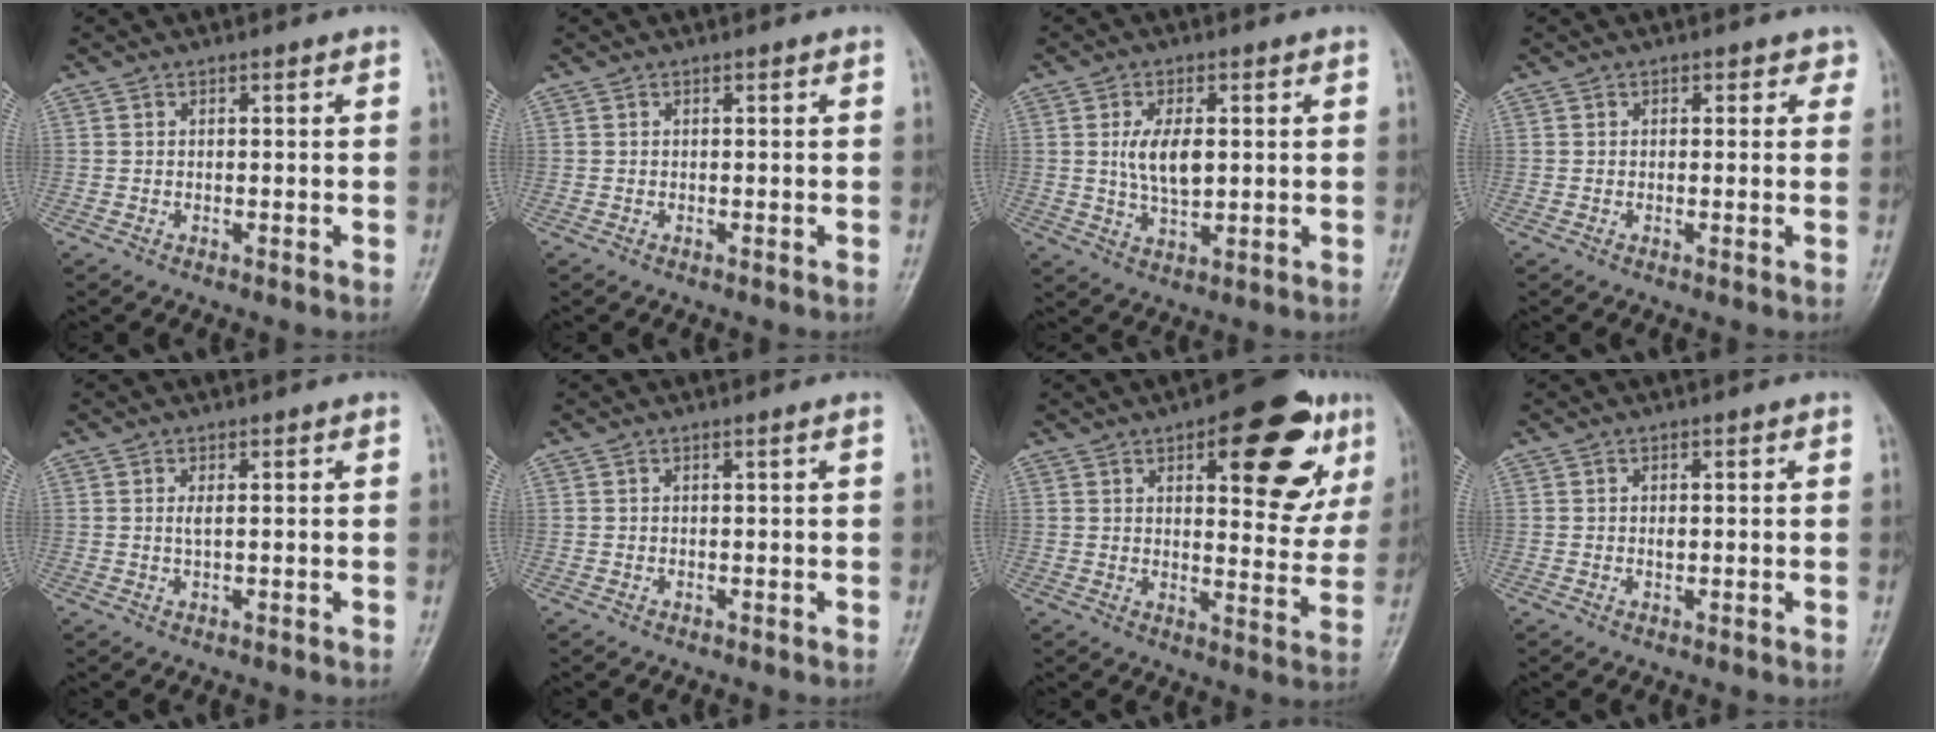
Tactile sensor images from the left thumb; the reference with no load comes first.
{"total": 0.0}
{"total": 7.3, "force": [1.0, 3.8, 6.2], "torque": [-0.108, -0.009, 0.020]}
{"total": 2.0, "force": [0.9, 1.5, 0.8], "torque": [0.019, 0.000, 0.003]}
{"total": 1.2, "force": [0.3, 0.4, 1.1], "torque": [-0.024, -0.002, 0.006]}
{"total": 0.0}
{"total": 19.1, "force": [8.4, 7.8, 15.4], "torque": [-0.154, -0.024, 0.108]}
{"total": 1.0, "force": [0.1, 0.7, 0.7], "torque": [-0.009, 0.000, 0.001]}